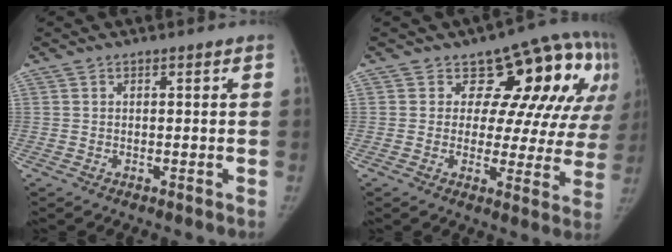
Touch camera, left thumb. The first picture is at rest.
{"total": 15.4, "force": [6.7, 9.5, 10.1], "torque": [-0.061, -0.020, 0.070]}